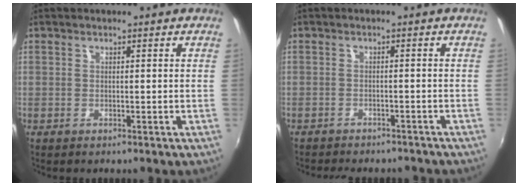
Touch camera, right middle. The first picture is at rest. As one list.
[{"total": 8.6, "force": [-7.6, 2.5, 3.1], "torque": [-0.073, -0.018, -0.105]}]